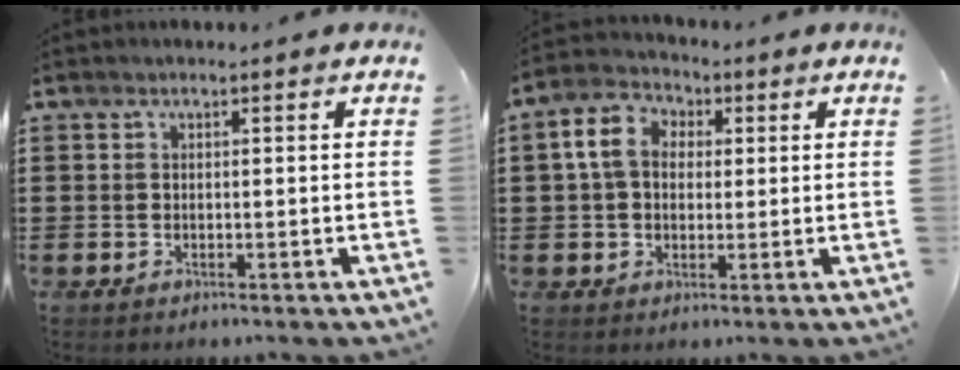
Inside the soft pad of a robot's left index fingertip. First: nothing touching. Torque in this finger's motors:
{"motor_torque": [0.59, 0.25, 0.15, 0.09]}